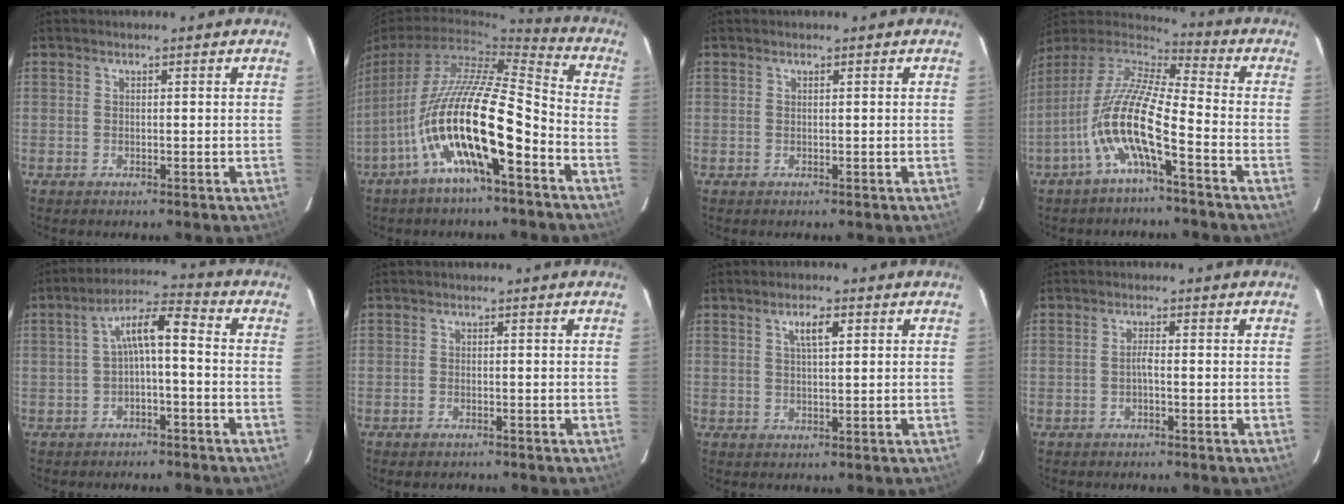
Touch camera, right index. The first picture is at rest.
{"total": 17.6, "force": [-7.4, 3.9, 15.4], "torque": [-0.279, -0.021, -0.141]}
{"total": 0.0}
{"total": 14.3, "force": [-5.5, 2.7, 12.9], "torque": [-0.243, -0.006, -0.111]}
{"total": 6.6, "force": [-1.5, 1.6, 6.2], "torque": [-0.127, 0.025, -0.025]}
{"total": 1.4, "force": [-1.2, 0.6, 0.4], "torque": [-0.011, 0.000, -0.021]}
{"total": 3.6, "force": [1.4, 0.9, 3.2], "torque": [-0.056, 0.007, 0.025]}
{"total": 1.2, "force": [-0.6, 0.1, 1.0], "torque": [-0.020, 0.005, -0.014]}